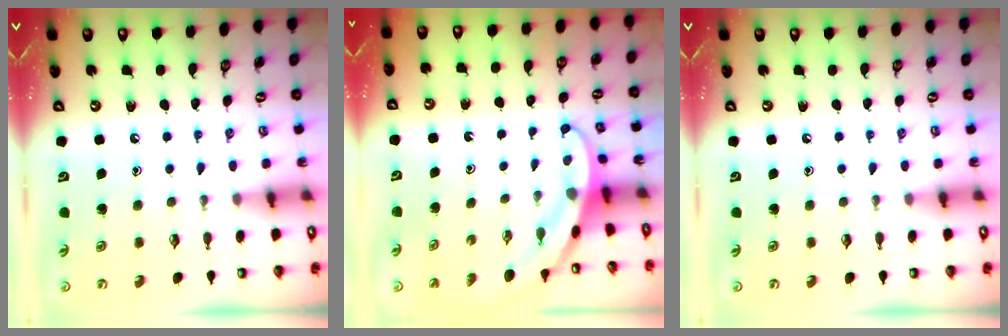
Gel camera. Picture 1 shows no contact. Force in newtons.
{"total": 3.8, "press": 3.8, "slide": 0.2}
{"total": 0.0}